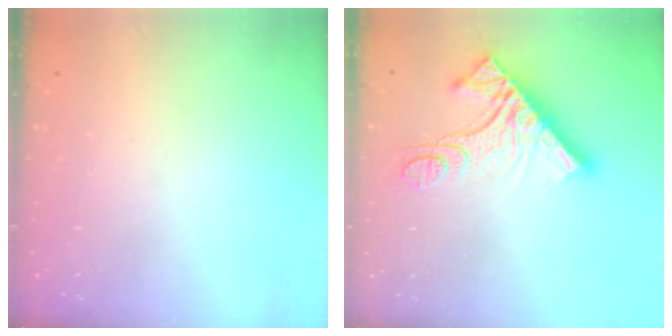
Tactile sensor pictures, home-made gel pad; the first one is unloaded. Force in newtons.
{"total": 14.8, "press": 14.7, "slide": 1.5}